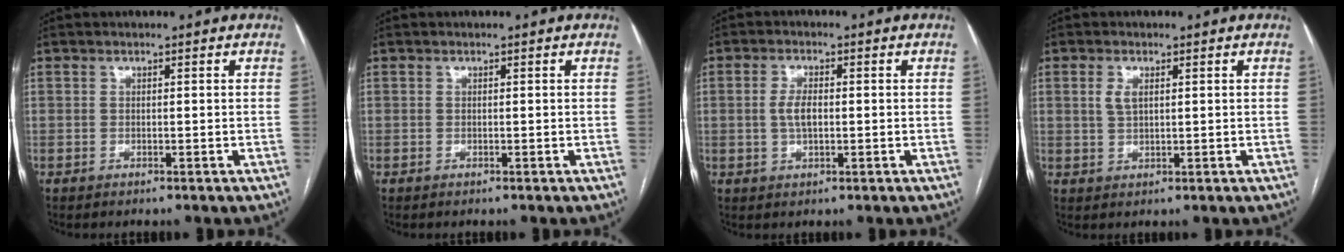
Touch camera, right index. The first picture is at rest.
{"total": 0.0}
{"total": 3.5, "force": [-0.1, 1.4, 3.2], "torque": [-0.069, 0.003, -0.001]}
{"total": 2.5, "force": [0.9, 1.1, 2.1], "torque": [-0.044, 0.002, 0.020]}